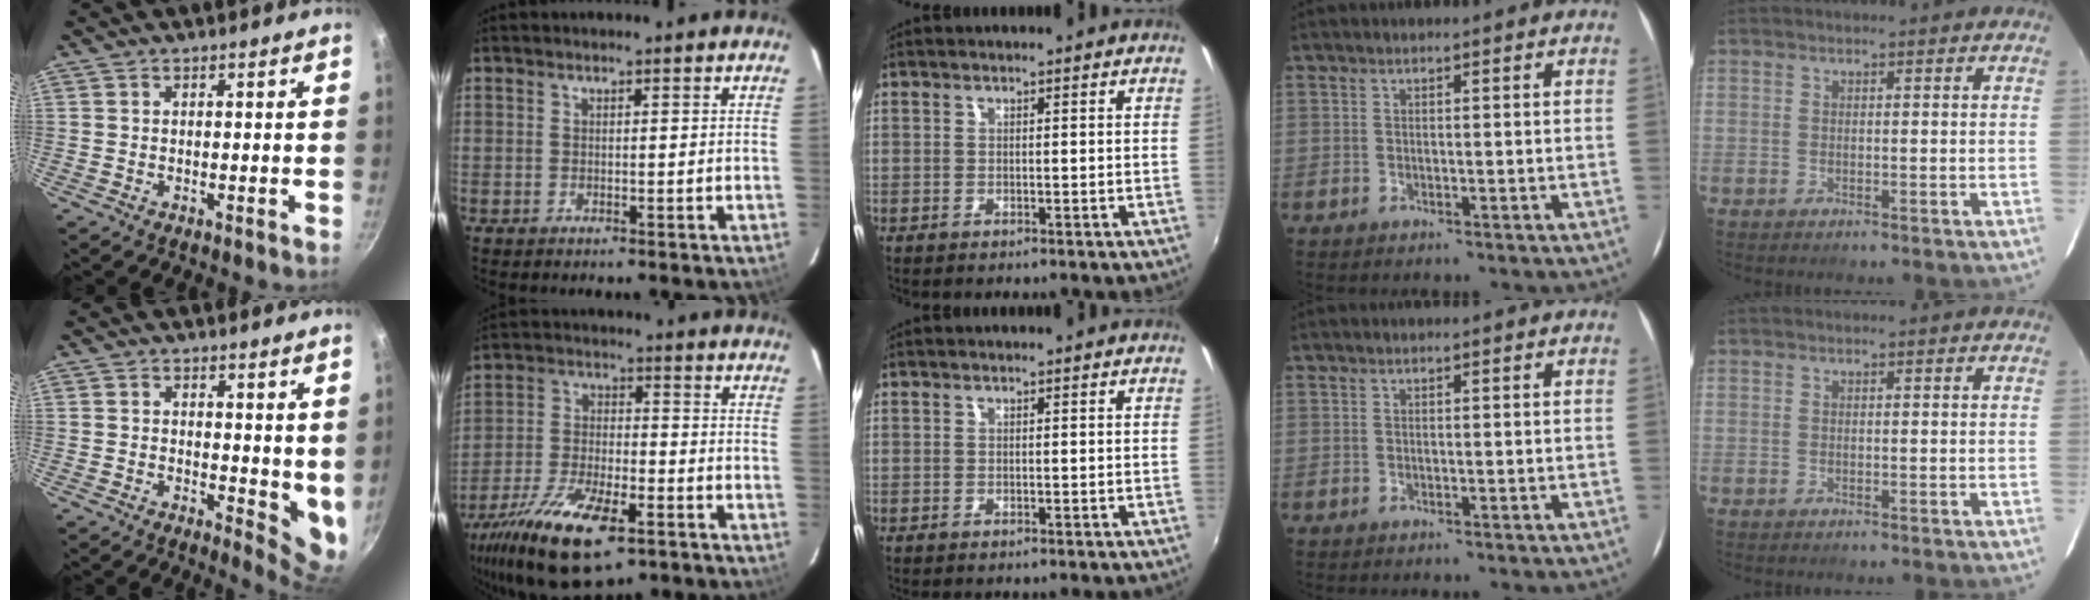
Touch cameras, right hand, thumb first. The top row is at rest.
{"thumb": {"total": 6.5, "force": [1.7, 3.2, 5.4], "torque": [-0.060, -0.026, 0.023]}, "index": {"total": 19.0, "force": [-11.6, 7.1, 13.2], "torque": [-0.269, -0.048, -0.204]}}